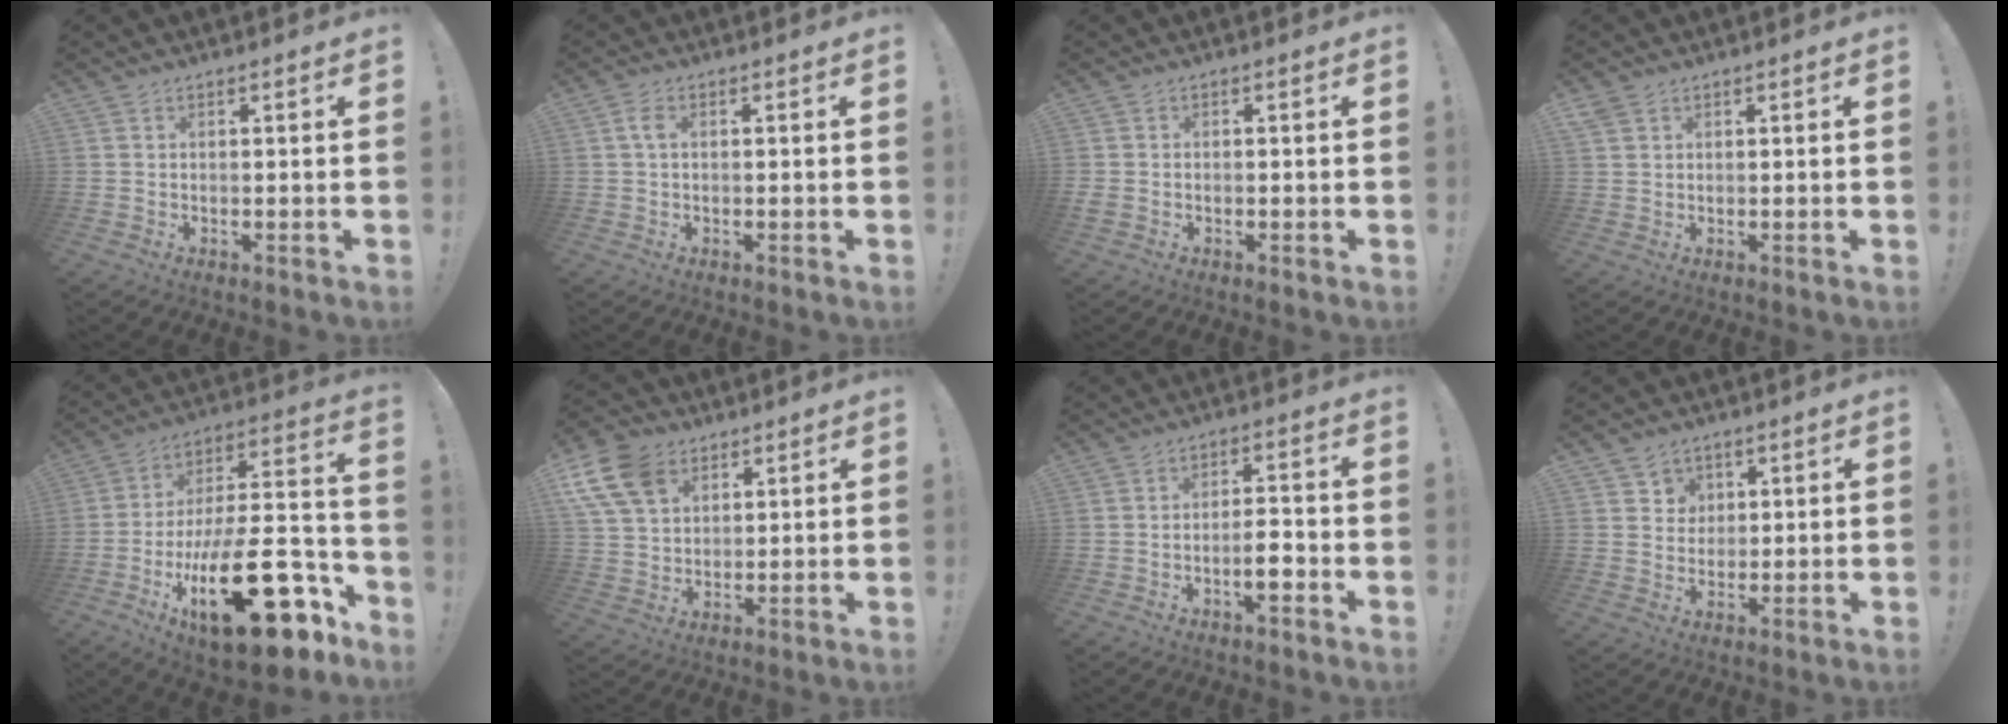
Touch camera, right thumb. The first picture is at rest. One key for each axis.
{"total": 2.7, "fx": 0.5, "fy": 1.5, "fz": 2.2, "tx": -0.043, "ty": 0.006, "tz": 0.008}
{"total": 2.0, "fx": -0.4, "fy": 1.6, "fz": 1.1, "tx": -0.023, "ty": 0.001, "tz": -0.008}
{"total": 2.7, "fx": 1.7, "fy": 1.9, "fz": 0.7, "tx": -0.011, "ty": -0.007, "tz": 0.033}
{"total": 30.8, "fx": -12.5, "fy": 11.7, "fz": 25.5, "tx": -0.408, "ty": 0.062, "tz": -0.190}
{"total": 13.9, "fx": 6.6, "fy": 9.6, "fz": 7.4, "tx": -0.143, "ty": -0.026, "tz": 0.131}
{"total": 5.8, "fx": -2.2, "fy": 1.6, "fz": 5.1, "tx": -0.070, "ty": 0.006, "tz": -0.037}
{"total": 4.3, "fx": 2.2, "fy": 3.6, "fz": 0.3, "tx": -0.005, "ty": -0.015, "tz": 0.041}